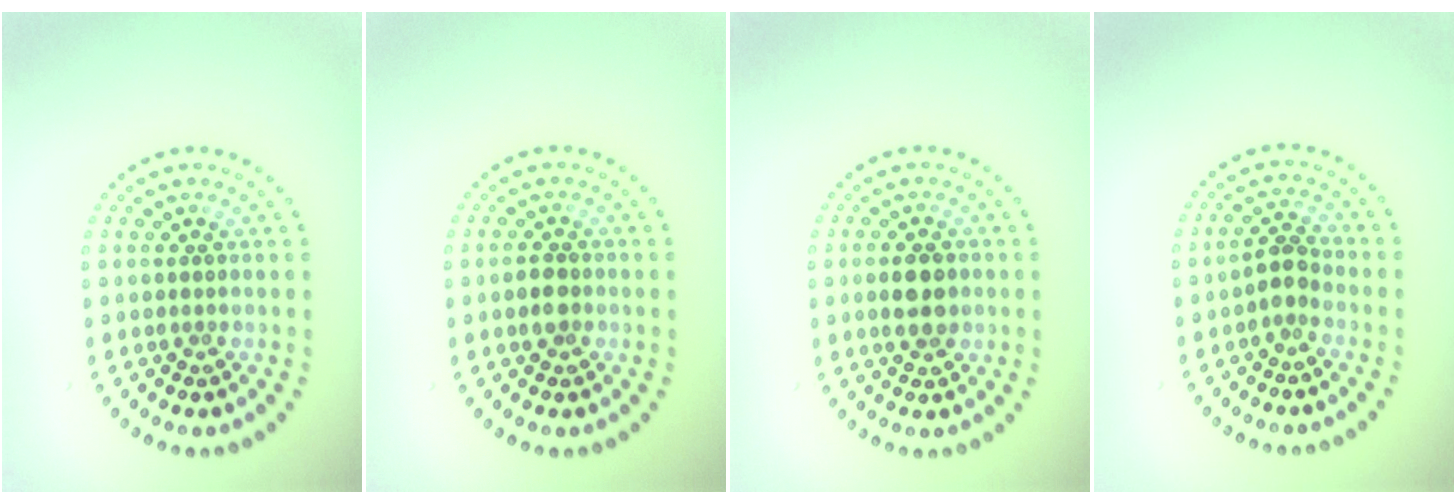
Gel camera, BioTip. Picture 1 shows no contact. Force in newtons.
{"total": 1.8, "press": 1.8, "slide": 0.4}
{"total": 3.7, "press": 3.7, "slide": 0.1}
{"total": 1.8, "press": 1.5, "slide": 1.0}